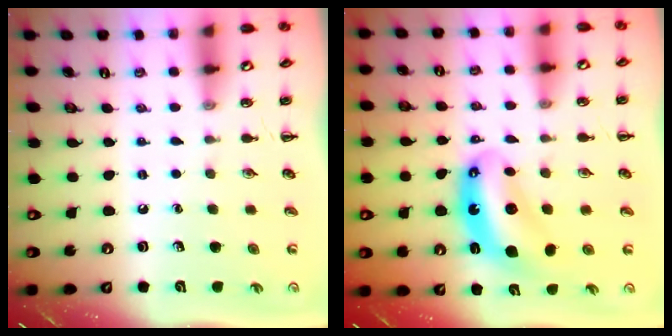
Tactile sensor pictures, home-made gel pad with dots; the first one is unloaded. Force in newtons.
{"total": 7.6, "press": 7.3, "slide": 2.0}